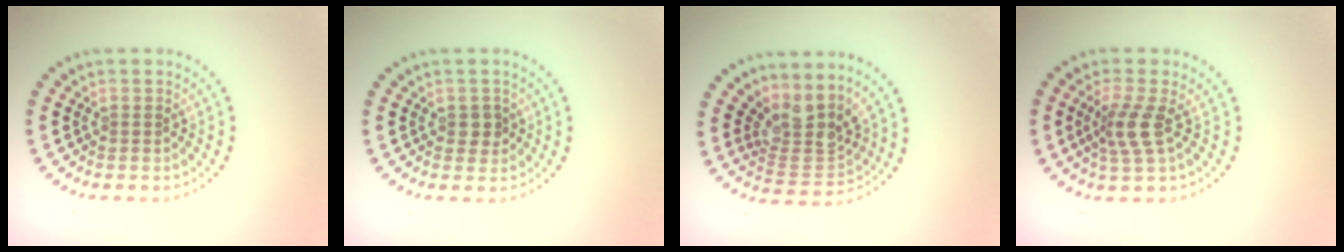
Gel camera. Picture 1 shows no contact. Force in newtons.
{"total": 1.4, "press": 1.3, "slide": 0.3}
{"total": 3.7, "press": 2.6, "slide": 2.6}
{"total": 2.8, "press": 2.1, "slide": 1.8}